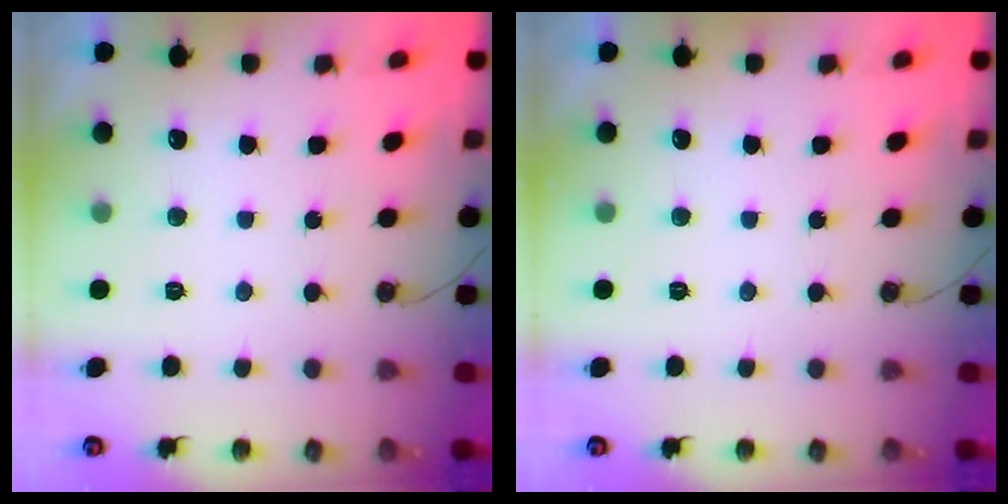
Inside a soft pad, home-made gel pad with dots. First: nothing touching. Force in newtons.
{"total": 0.0}